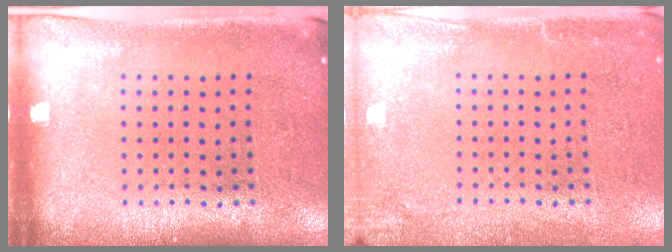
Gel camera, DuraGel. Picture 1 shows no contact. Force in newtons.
{"total": 2.3, "press": 2.3, "slide": 0.3}